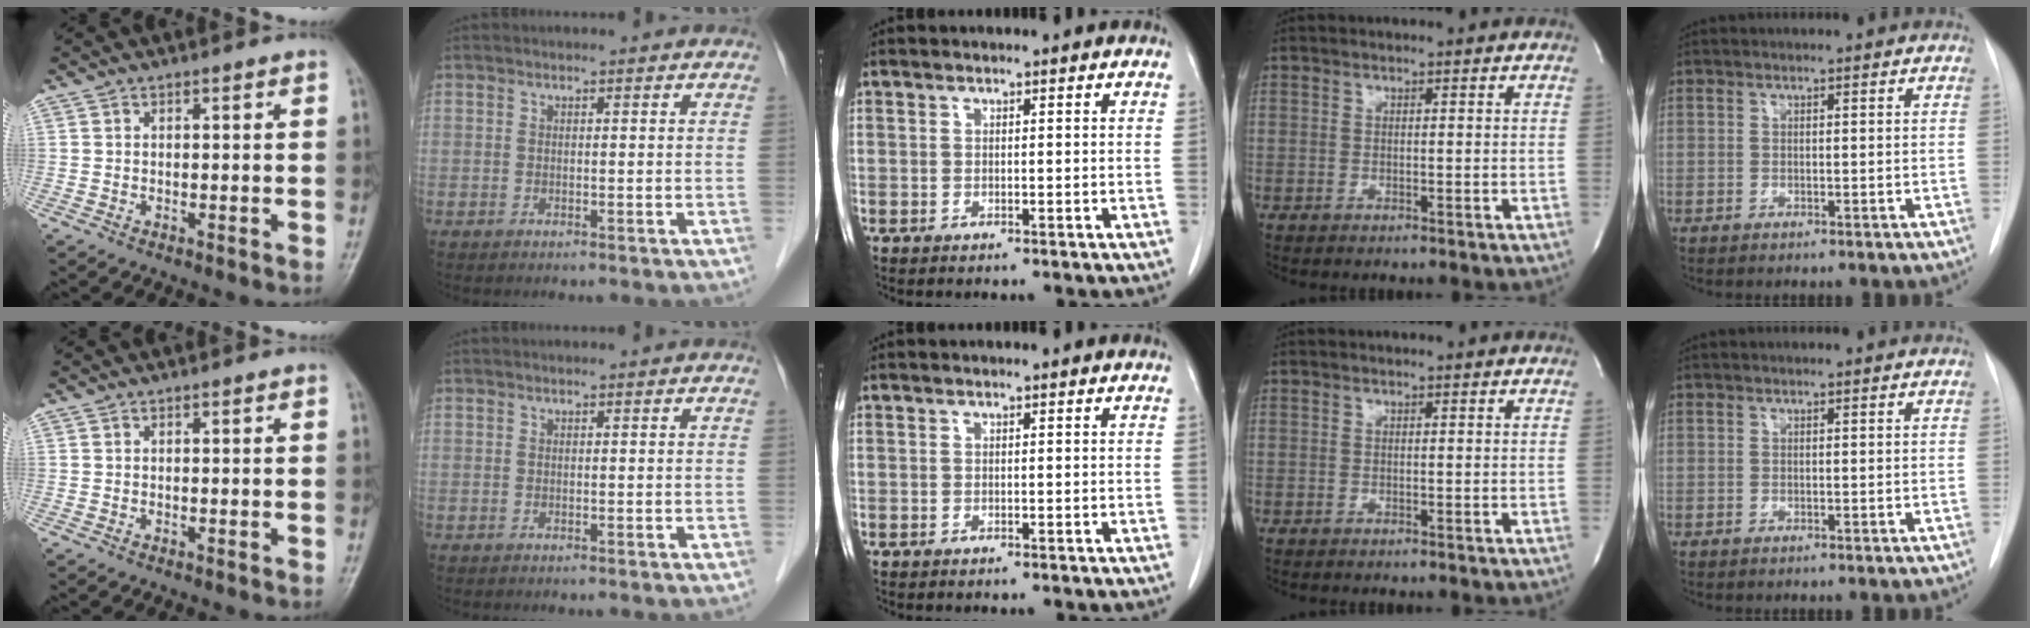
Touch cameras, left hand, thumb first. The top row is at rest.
{}